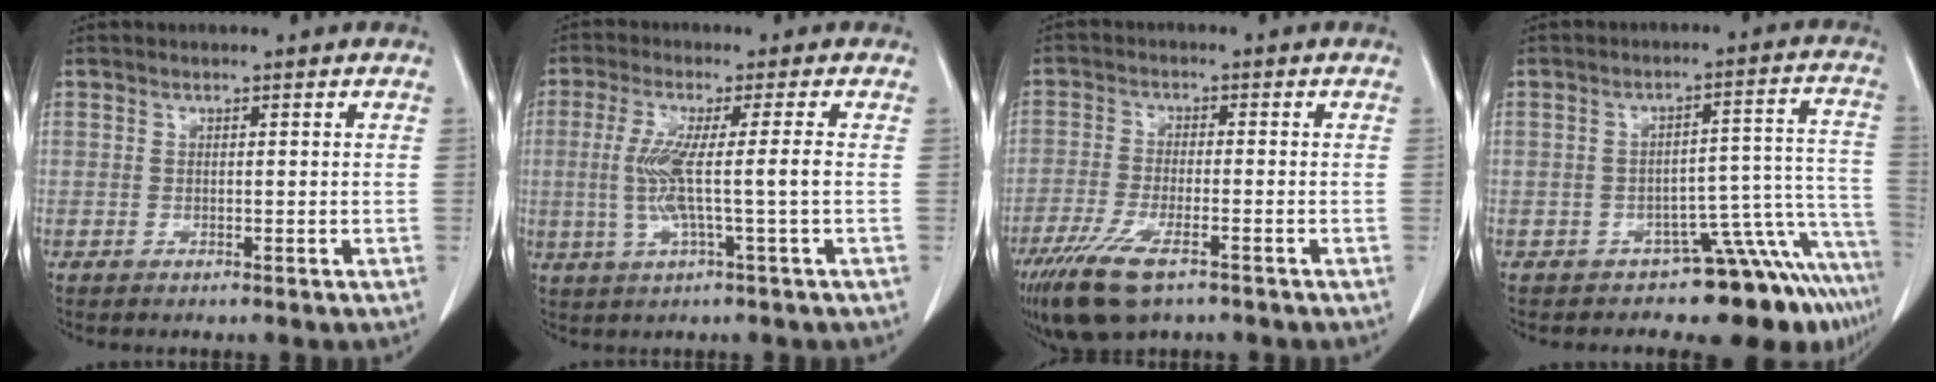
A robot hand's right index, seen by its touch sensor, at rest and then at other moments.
{"total": 7.0, "force": [-0.5, -0.7, 7.0], "torque": [-0.147, -0.004, -0.007]}
{"total": 10.2, "force": [-6.6, 2.7, 7.3], "torque": [-0.134, -0.023, -0.110]}
{"total": 12.1, "force": [-9.9, 3.0, 6.2], "torque": [-0.025, 0.067, -0.125]}